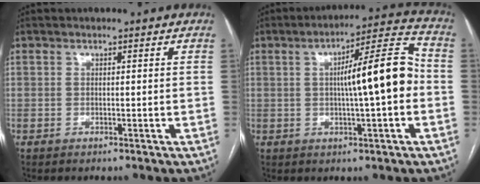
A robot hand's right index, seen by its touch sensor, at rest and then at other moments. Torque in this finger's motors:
{"motor_torque": [1.07, -0.18, 0.55, 0.11]}